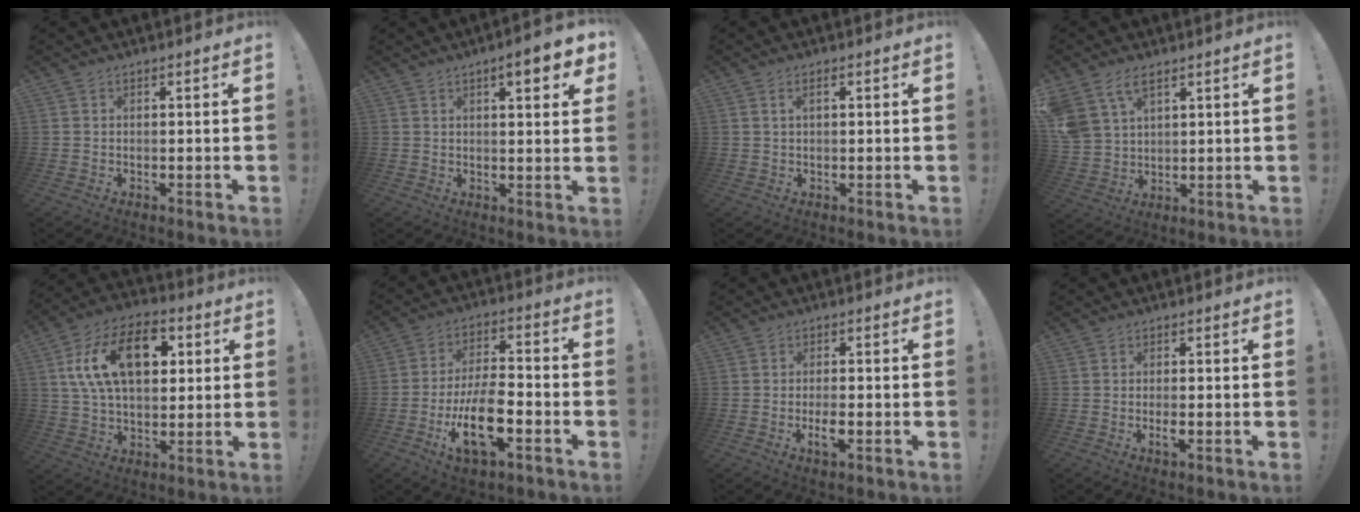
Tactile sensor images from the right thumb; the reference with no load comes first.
{"total": 7.2, "force": [3.5, 1.6, 6.0], "torque": [-0.070, -0.018, 0.049]}
{"total": 1.7, "force": [0.5, 0.6, 1.5], "torque": [-0.025, 0.001, 0.007]}
{"total": 8.3, "force": [5.3, 4.6, 4.4], "torque": [-0.100, -0.019, 0.109]}
{"total": 20.0, "force": [5.9, 12.2, 14.7], "torque": [-0.245, -0.001, 0.101]}
{"total": 15.7, "force": [-6.3, 6.5, 12.8], "torque": [-0.237, 0.025, -0.105]}
{"total": 4.1, "force": [-1.7, 1.0, 3.6], "torque": [-0.066, 0.002, -0.029]}
{"total": 2.2, "force": [-0.9, 0.4, 1.9], "torque": [-0.040, -0.001, -0.018]}